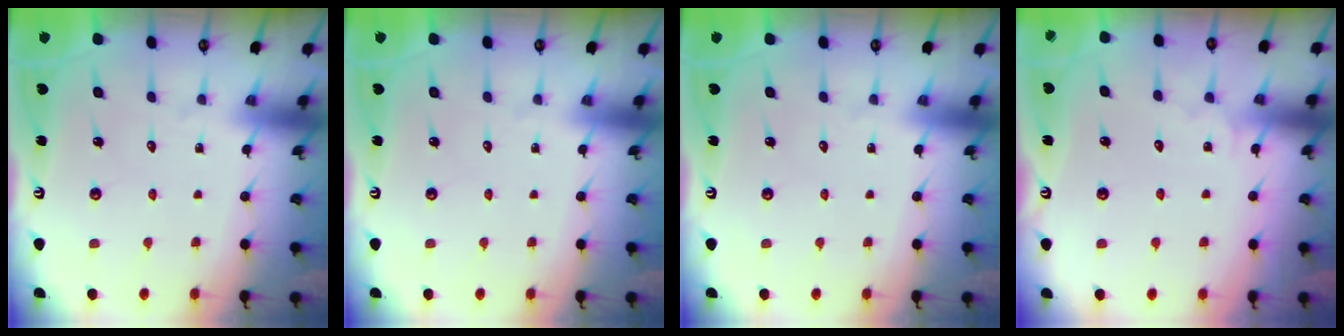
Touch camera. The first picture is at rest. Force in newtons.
{"total": 0.0}
{"total": 0.0}
{"total": 2.6, "press": 2.6, "slide": 0.2}